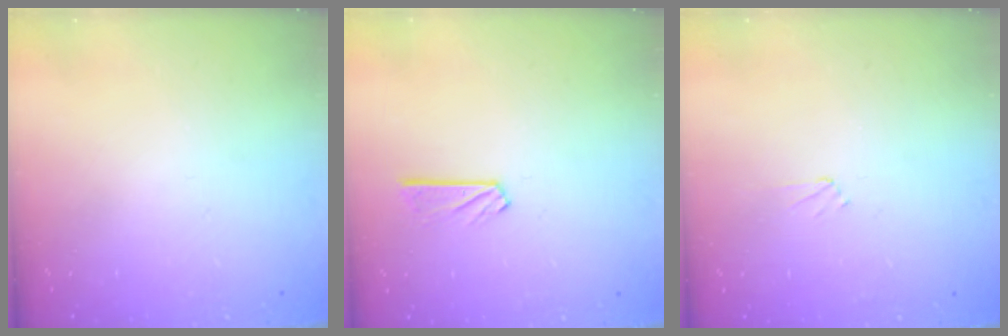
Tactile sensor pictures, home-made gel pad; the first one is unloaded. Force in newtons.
{"total": 3.9, "press": 3.9, "slide": 0.3}
{"total": 2.7, "press": 2.6, "slide": 0.4}